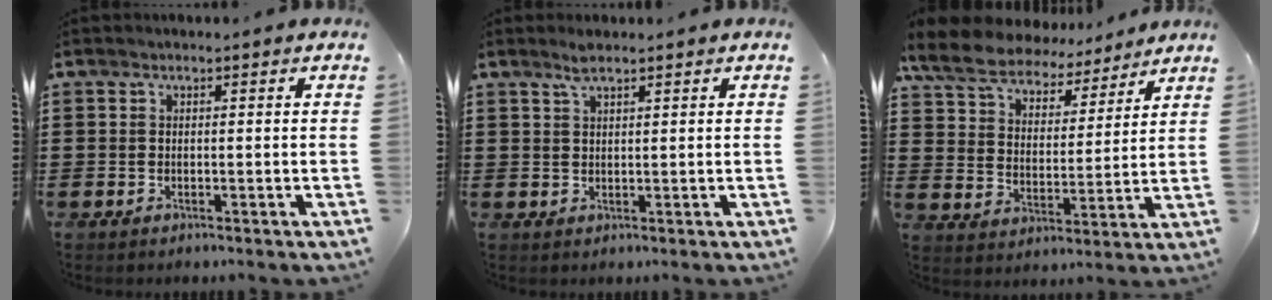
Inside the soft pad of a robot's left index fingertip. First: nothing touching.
{"total": 2.3, "force": [1.7, 0.4, 1.4], "torque": [-0.032, 0.003, 0.031]}
{"total": 8.1, "force": [7.5, 2.2, 2.3], "torque": [-0.080, -0.036, 0.135]}